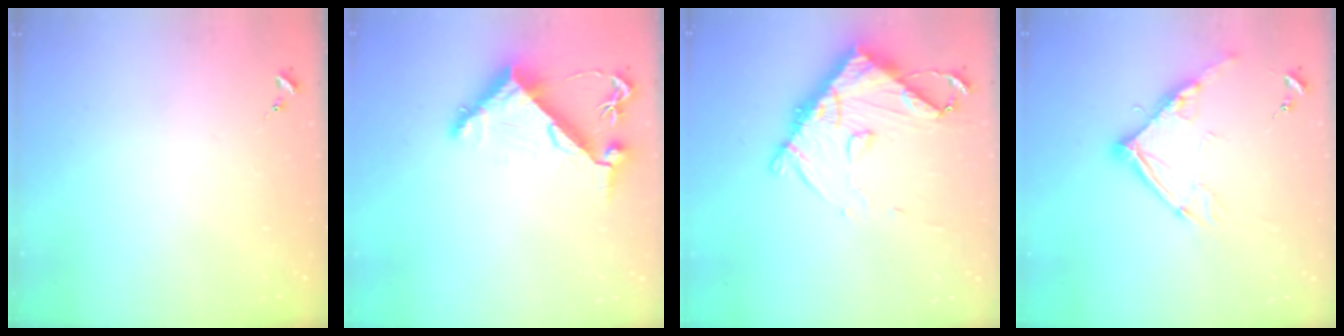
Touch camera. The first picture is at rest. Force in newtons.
{"total": 7.9, "press": 7.8, "slide": 1.0}
{"total": 13.5, "press": 13.4, "slide": 1.5}
{"total": 12.9, "press": 12.8, "slide": 1.3}